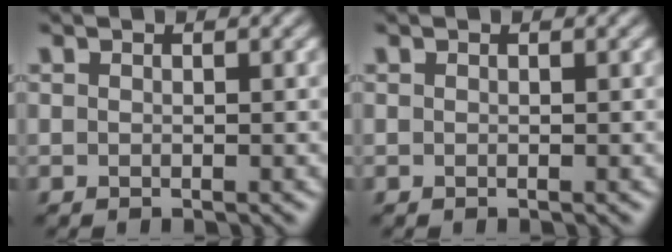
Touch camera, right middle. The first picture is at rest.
{"total": 0.0}